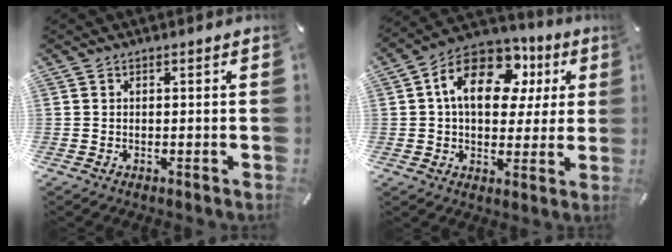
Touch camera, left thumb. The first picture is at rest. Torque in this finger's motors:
{"motor_torque": [0.19, 1.06, 1.51, -1.26, 0.48]}